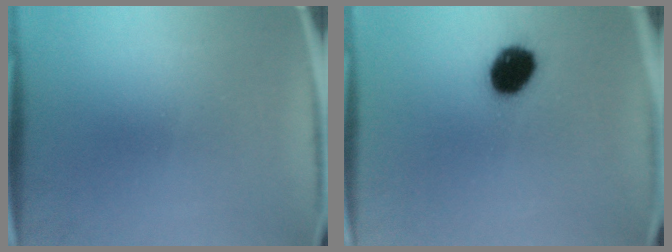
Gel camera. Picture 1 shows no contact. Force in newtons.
{"total": 11.1}